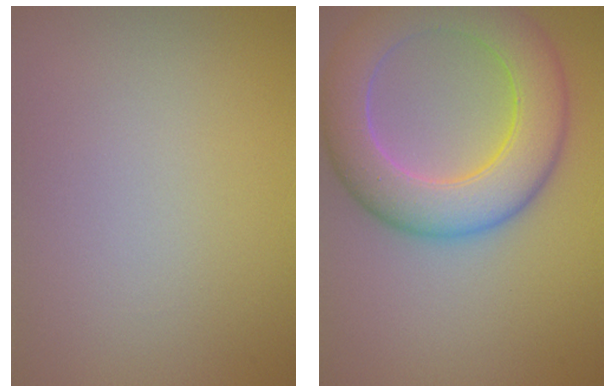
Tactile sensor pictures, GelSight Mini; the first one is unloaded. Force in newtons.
{"total": 8.3, "press": 8.2, "slide": 0.5}